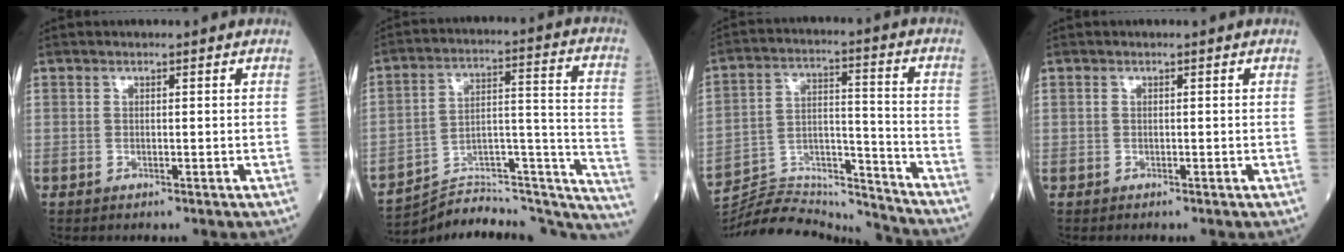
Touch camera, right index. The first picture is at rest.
{"total": 23.7, "force": [-22.2, 5.4, 6.3], "torque": [-0.049, 0.066, -0.308]}
{"total": 16.9, "force": [-16.8, 0.9, 1.0], "torque": [-0.014, 0.044, -0.267]}
{"total": 0.0}